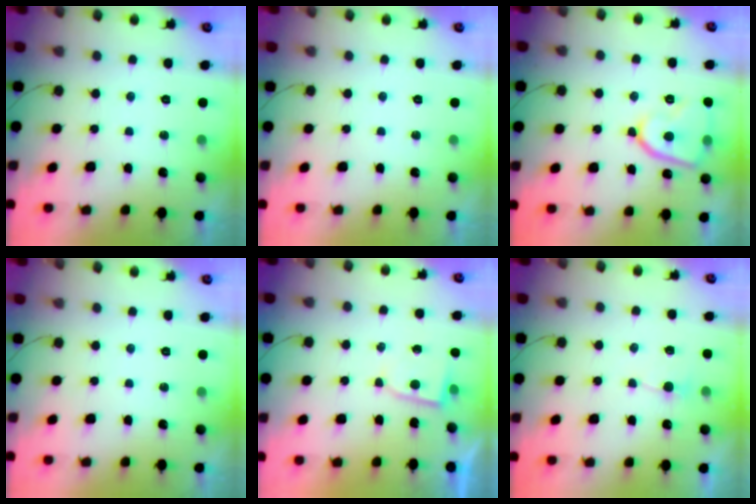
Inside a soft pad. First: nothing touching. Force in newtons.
{"total": 0.0}
{"total": 12.7, "press": 12.6, "slide": 1.5}
{"total": 0.0}
{"total": 3.2, "press": 3.2, "slide": 0.2}
{"total": 2.7, "press": 2.7, "slide": 0.3}